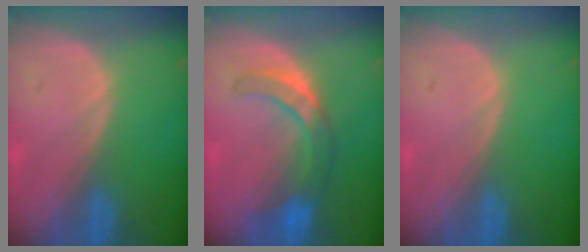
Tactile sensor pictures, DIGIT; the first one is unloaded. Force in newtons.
{"total": 7.3, "press": 6.8, "slide": 2.7}
{"total": 0.0}